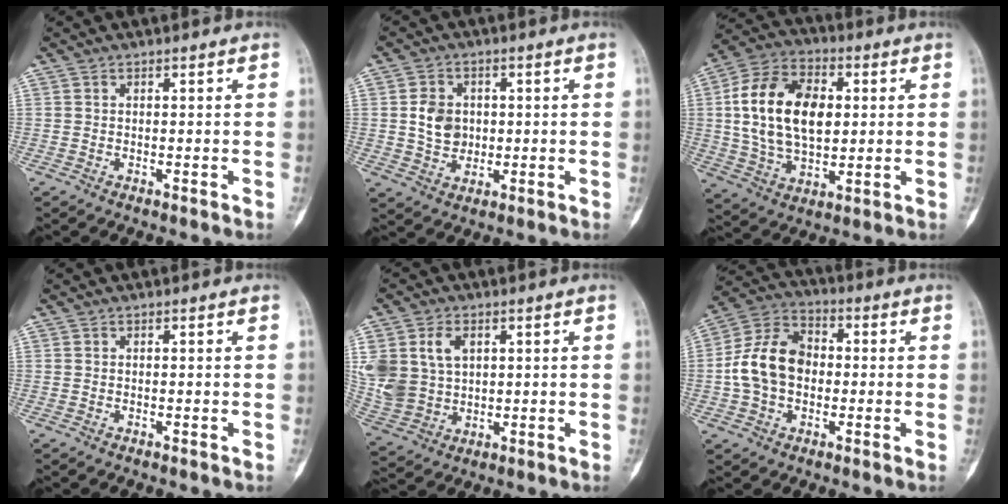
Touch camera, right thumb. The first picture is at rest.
{"total": 6.5, "force": [0.7, 5.3, 3.8], "torque": [-0.047, -0.005, 0.016]}
{"total": 18.4, "force": [2.5, 11.5, 14.2], "torque": [-0.238, 0.008, 0.045]}
{"total": 0.0}
{"total": 12.6, "force": [3.5, 9.2, 7.9], "torque": [-0.163, -0.006, 0.084]}
{"total": 12.7, "force": [-0.7, 9.3, 8.6], "torque": [-0.149, 0.036, -0.020]}